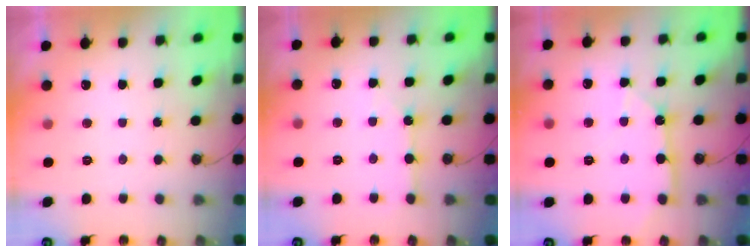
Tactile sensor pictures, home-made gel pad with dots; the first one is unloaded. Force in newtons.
{"total": 2.1, "press": 2.1, "slide": 0.3}
{"total": 11.6, "press": 11.5, "slide": 1.3}